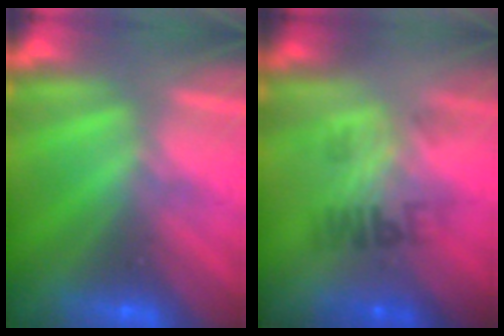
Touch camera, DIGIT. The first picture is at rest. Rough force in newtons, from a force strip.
{"total": 2.3}